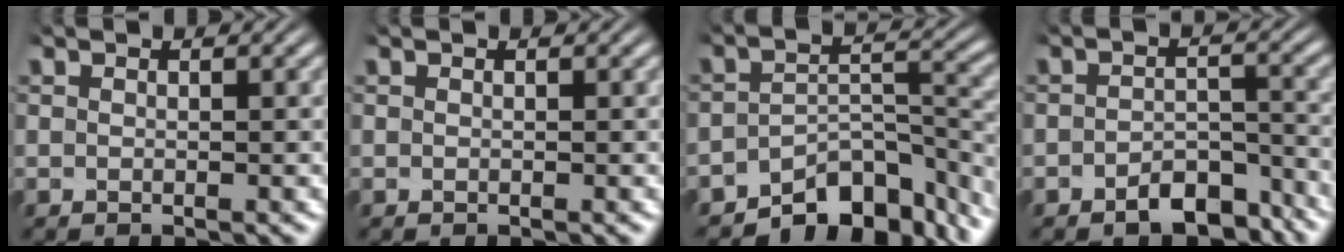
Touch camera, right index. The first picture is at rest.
{"total": 0.0}
{"total": 10.2, "force": [-7.6, 4.2, 5.3], "torque": [-0.063, -0.020, -0.108]}
{"total": 4.8, "force": [-4.1, 1.8, 1.6], "torque": [-0.001, 0.001, -0.068]}